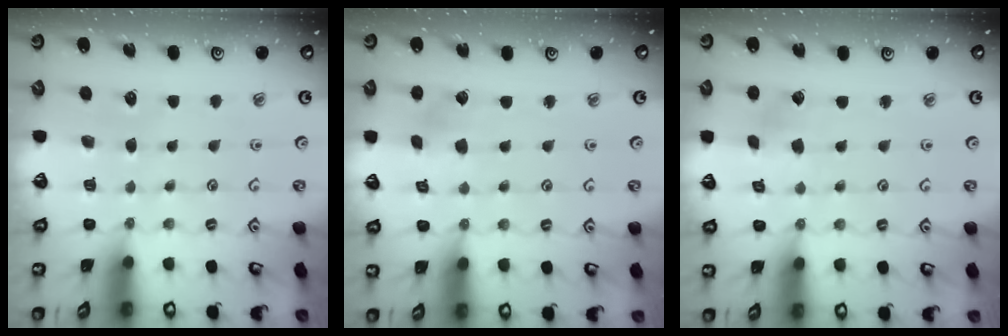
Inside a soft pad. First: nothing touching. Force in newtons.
{"total": 2.1, "press": 2.1, "slide": 0.1}
{"total": 1.8, "press": 1.8, "slide": 0.1}